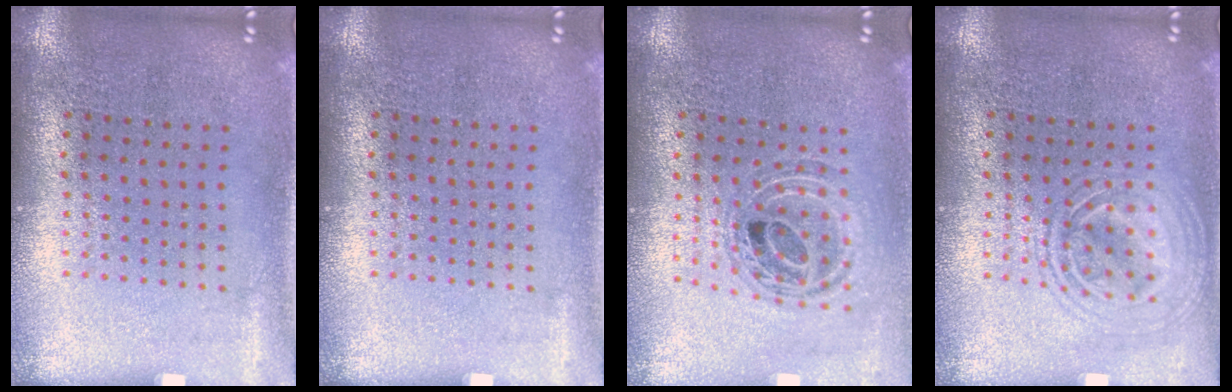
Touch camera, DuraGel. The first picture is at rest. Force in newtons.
{"total": 0.0}
{"total": 0.9, "press": 0.9, "slide": 0.2}
{"total": 2.8, "press": 2.7, "slide": 0.4}